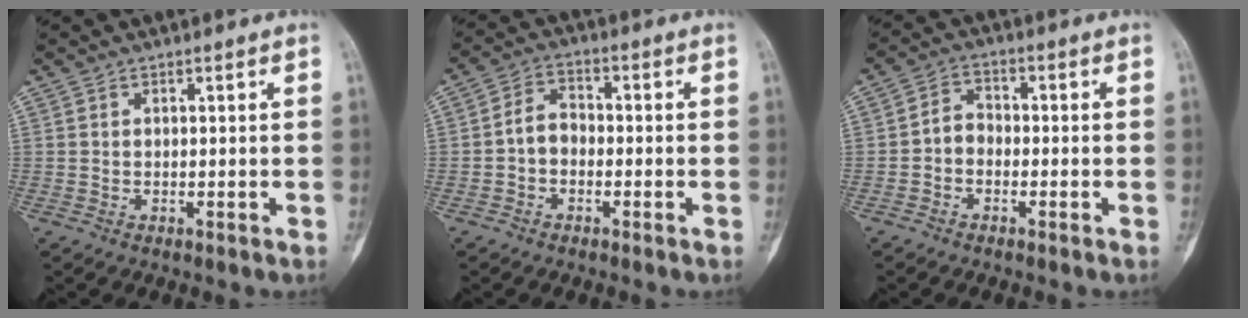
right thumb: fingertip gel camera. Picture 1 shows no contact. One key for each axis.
{"total": 4.9, "fx": -1.1, "fy": 3.7, "fz": 3.0, "tx": -0.039, "ty": 0.020, "tz": -0.031}
{"total": 4.6, "fx": -1.4, "fy": 3.6, "fz": 2.6, "tx": -0.028, "ty": 0.022, "tz": -0.038}